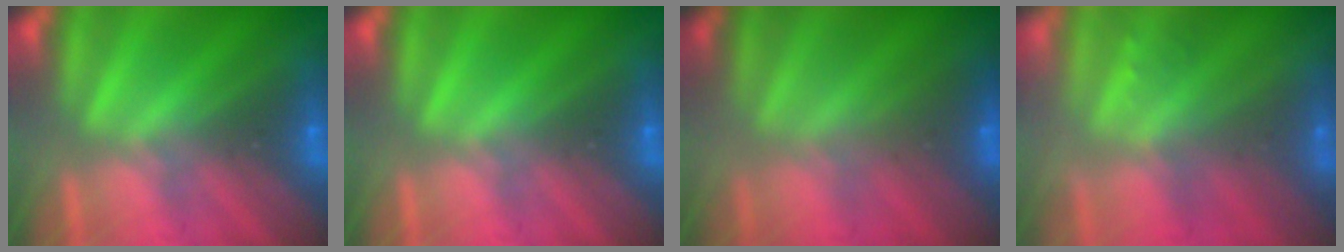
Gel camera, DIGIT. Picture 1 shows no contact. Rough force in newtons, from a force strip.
{"total": 0.0}
{"total": 2.4}
{"total": 2.3}